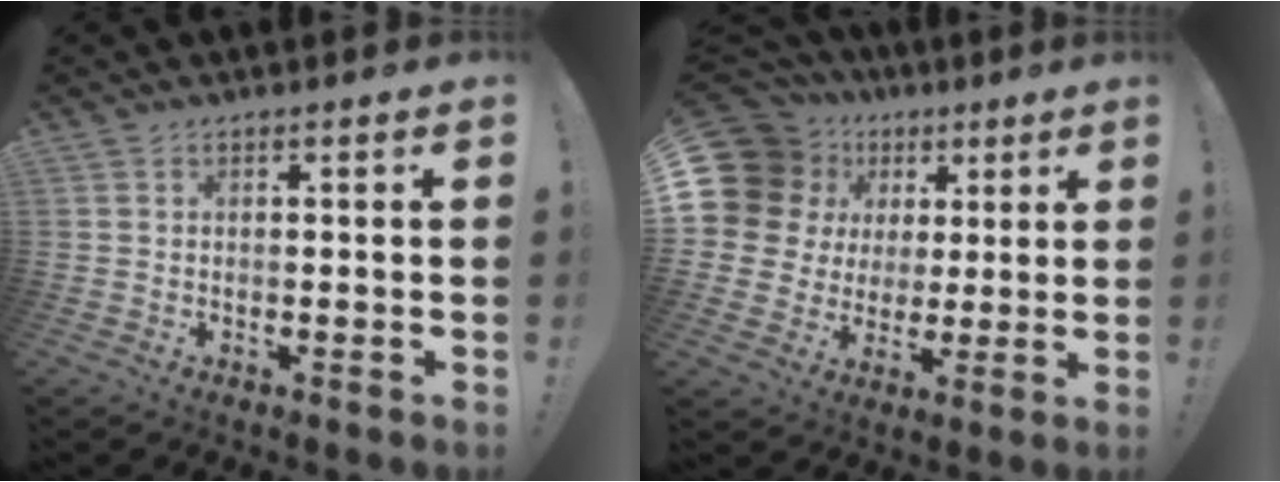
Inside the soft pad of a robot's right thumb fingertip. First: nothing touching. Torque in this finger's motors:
{"motor_torque": [2.22, 2.79, 0.59, -0.34, 0.38]}